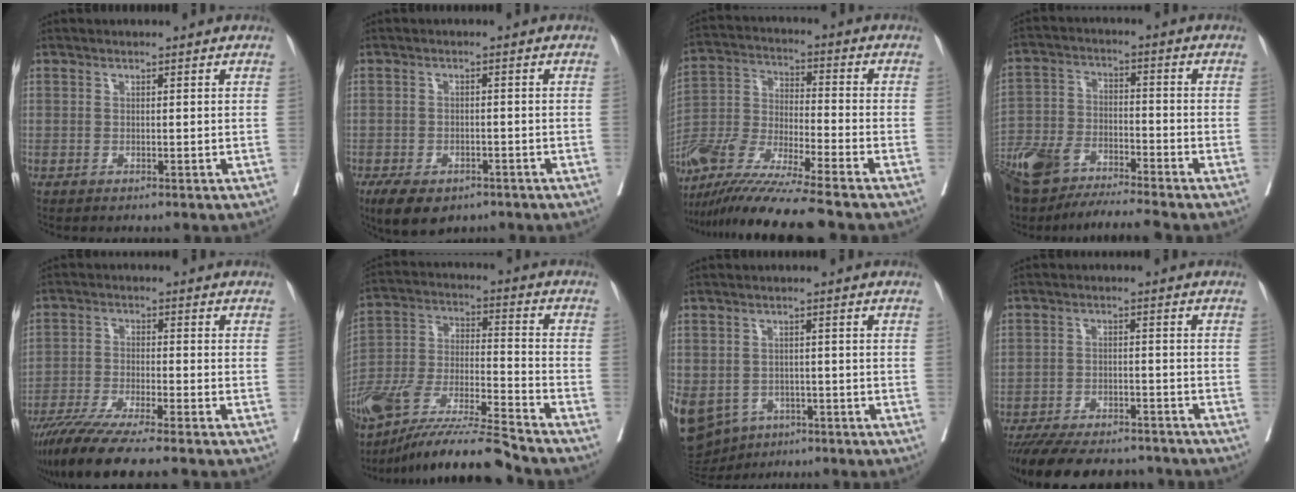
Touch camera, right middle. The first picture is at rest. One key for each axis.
{"total": 8.0, "fx": -5.5, "fy": 4.0, "fz": 4.1, "tx": -0.063, "ty": -0.005, "tz": -0.082}
{"total": 17.6, "fx": -14.7, "fy": -0.8, "fz": 9.6, "tx": -0.214, "ty": -0.035, "tz": -0.275}
{"total": 13.3, "fx": -11.2, "fy": 2.5, "fz": 6.7, "tx": -0.138, "ty": -0.003, "tz": -0.210}
{"total": 11.3, "fx": -9.2, "fy": -0.2, "fz": 6.5, "tx": -0.102, "ty": -0.031, "tz": -0.154}
{"total": 18.1, "fx": -15.0, "fy": 0.2, "fz": 10.0, "tx": -0.220, "ty": -0.017, "tz": -0.281}
{"total": 23.0, "fx": -9.6, "fy": 18.6, "fz": 9.6, "tx": -0.342, "ty": -0.016, "tz": -0.133}
{"total": 15.9, "fx": -13.9, "fy": 4.9, "fz": 6.0, "tx": -0.123, "ty": -0.007, "tz": -0.198}